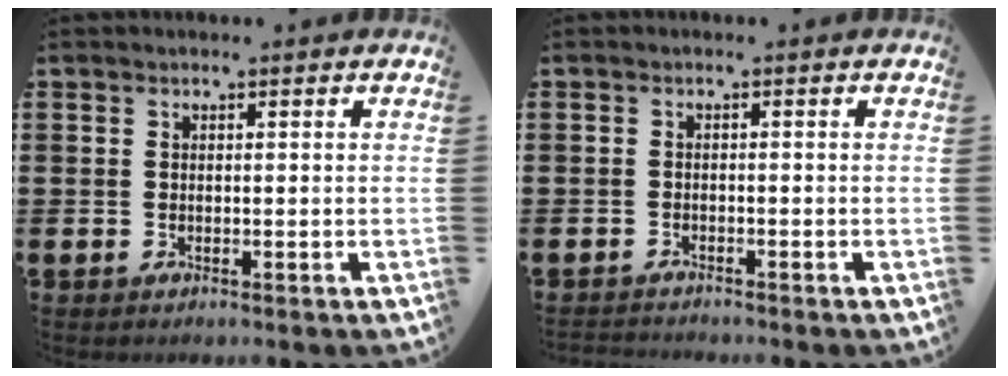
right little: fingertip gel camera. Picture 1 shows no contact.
{"total": 0.9, "force": [-0.9, 0.0, -0.1], "torque": [-0.002, 0.000, -0.019]}